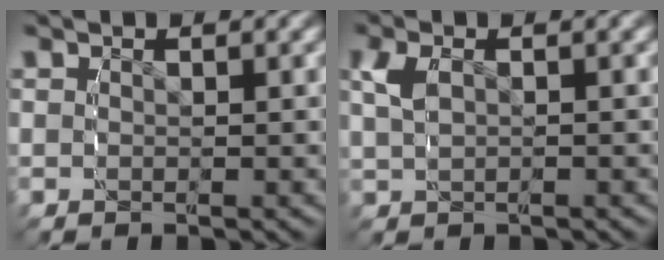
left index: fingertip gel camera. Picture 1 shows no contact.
{"total": 1.9, "force": [-0.5, 1.2, 1.4], "torque": [-0.045, 0.003, -0.005]}